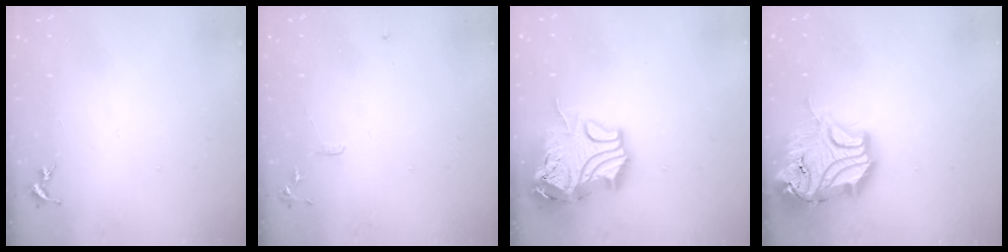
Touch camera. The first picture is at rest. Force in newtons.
{"total": 6.0, "press": 6.0, "slide": 0.7}
{"total": 18.6, "press": 18.4, "slide": 2.7}
{"total": 21.9, "press": 21.7, "slide": 2.9}